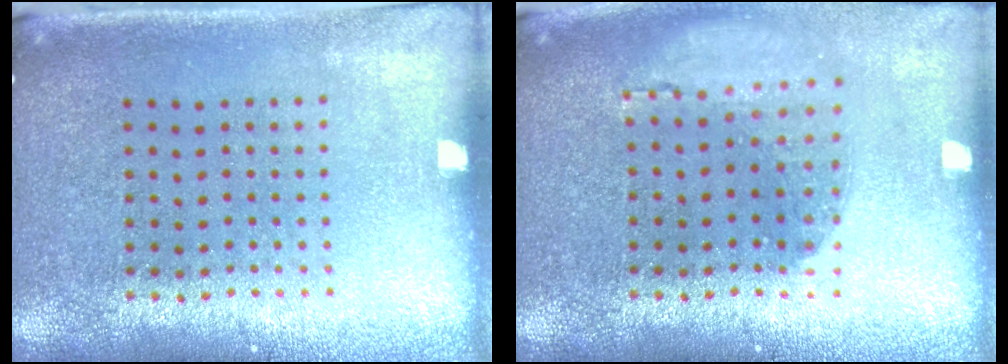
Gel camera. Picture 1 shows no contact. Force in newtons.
{"total": 1.1, "press": 1.1, "slide": 0.2}